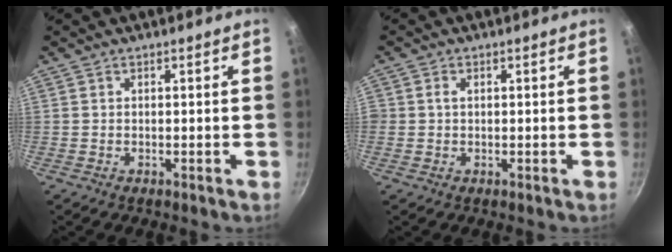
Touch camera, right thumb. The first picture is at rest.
{"total": 1.2, "force": [0.2, 1.0, 0.6], "torque": [-0.008, 0.004, 0.003]}